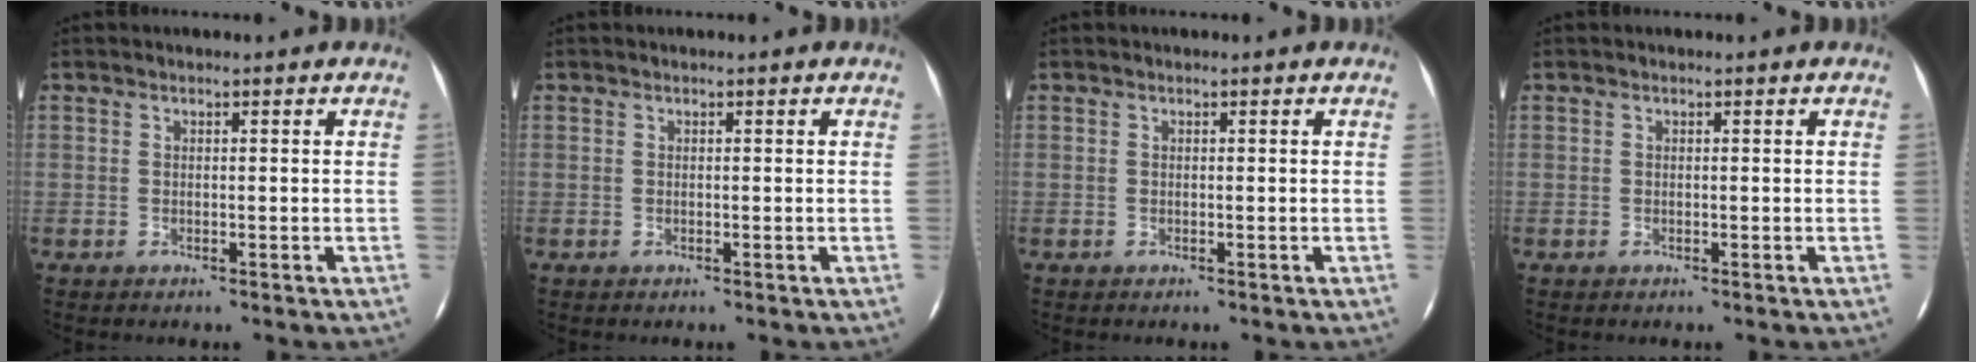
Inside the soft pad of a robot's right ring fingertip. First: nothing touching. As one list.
[{"total": 0.0}, {"total": 0.0}, {"total": 0.0}]